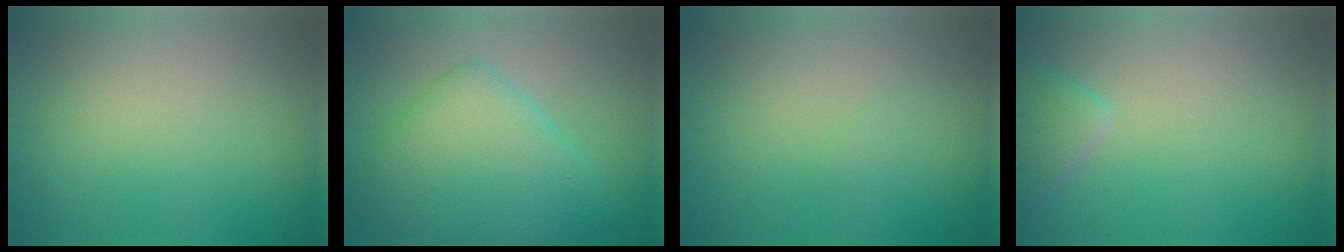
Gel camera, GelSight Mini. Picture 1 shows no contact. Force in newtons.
{"total": 7.7, "press": 7.7, "slide": 0.1}
{"total": 0.5, "press": 0.5, "slide": 0.1}
{"total": 2.3, "press": 2.2, "slide": 0.2}